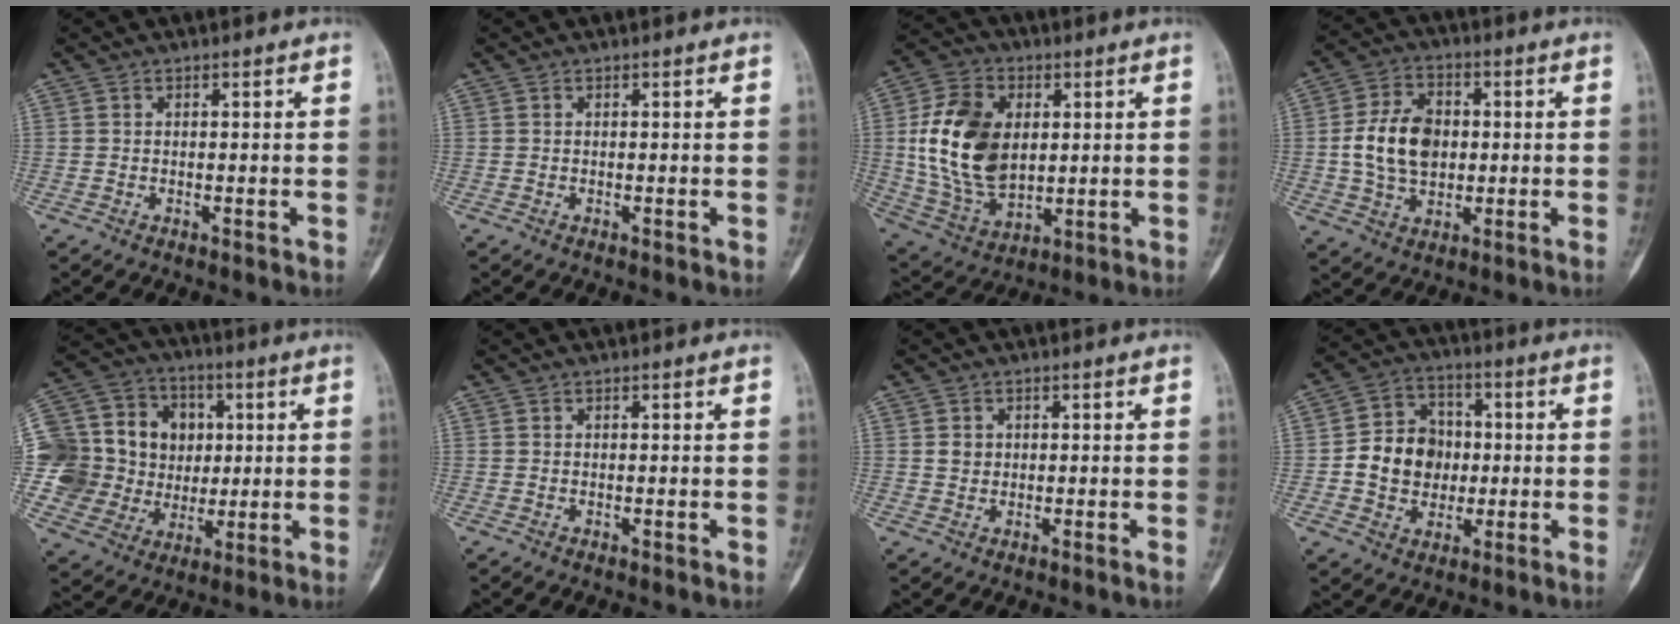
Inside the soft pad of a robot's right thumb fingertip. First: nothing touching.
{"total": 0.0}
{"total": 18.4, "force": [2.4, 12.3, 13.4], "torque": [-0.234, -0.009, 0.055]}
{"total": 11.8, "force": [0.2, 8.1, 8.5], "torque": [-0.141, 0.010, 0.003]}
{"total": 22.3, "force": [1.9, 19.2, 11.2], "torque": [-0.198, 0.039, 0.054]}
{"total": 0.0}
{"total": 1.5, "force": [0.3, 1.3, 0.8], "torque": [-0.009, 0.000, 0.006]}
{"total": 11.4, "force": [-0.7, 9.6, 6.1], "torque": [-0.070, 0.023, -0.015]}